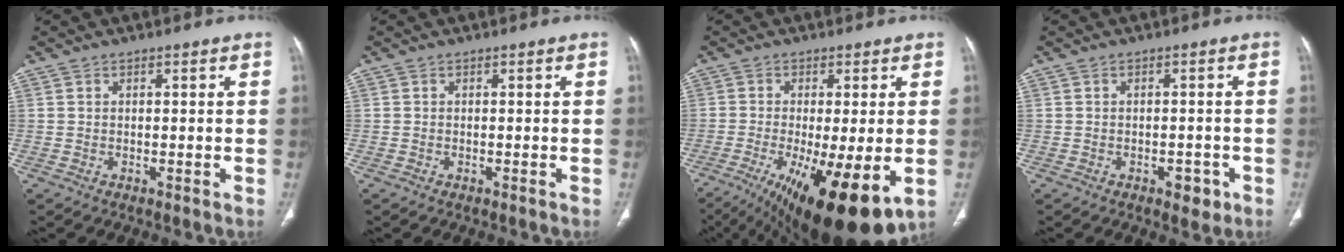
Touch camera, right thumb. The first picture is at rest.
{"total": 0.0}
{"total": 17.7, "force": [-6.3, 4.9, 15.8], "torque": [-0.243, -0.031, -0.087]}
{"total": 3.7, "force": [-1.9, 2.1, 2.3], "torque": [-0.015, 0.009, -0.019]}